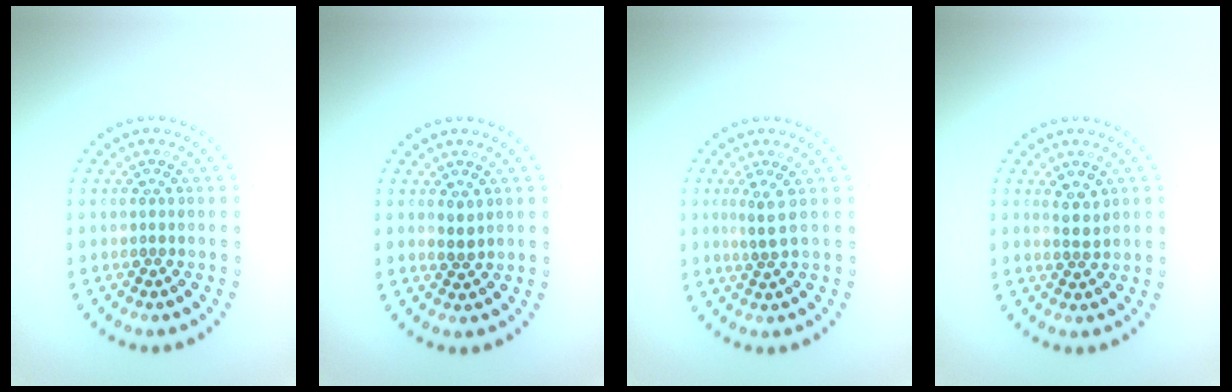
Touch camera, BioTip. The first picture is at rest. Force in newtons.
{"total": 1.0, "press": 0.9, "slide": 0.5}
{"total": 1.8, "press": 1.2, "slide": 1.3}
{"total": 1.6, "press": 1.4, "slide": 0.9}